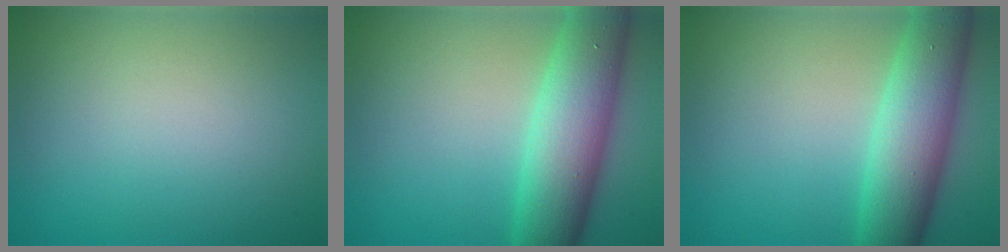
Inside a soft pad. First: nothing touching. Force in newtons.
{"total": 8.2, "press": 8.2, "slide": 0.3}
{"total": 7.5, "press": 7.5, "slide": 0.1}